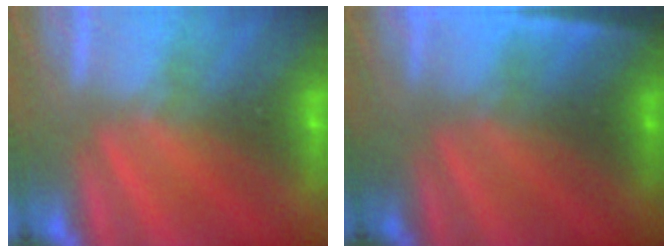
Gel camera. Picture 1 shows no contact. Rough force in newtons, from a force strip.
{"total": 4.7}